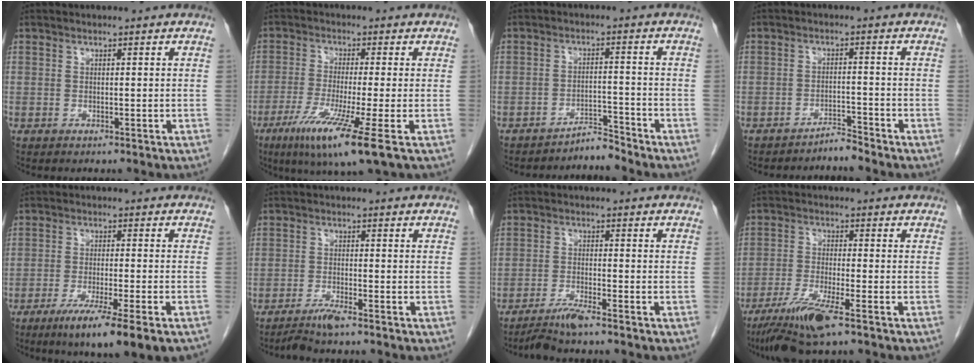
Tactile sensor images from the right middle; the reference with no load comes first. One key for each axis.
{"total": 10.7, "fx": -5.4, "fy": -0.9, "fz": 9.2, "tx": -0.174, "ty": -0.039, "tz": -0.094}
{"total": 3.1, "fx": -3.0, "fy": -0.3, "fz": -0.4, "tx": 0.019, "ty": -0.005, "tz": -0.049}
{"total": 2.3, "fx": -2.3, "fy": -0.4, "fz": -0.1, "tx": 0.013, "ty": -0.008, "tz": -0.038}
{"total": 11.3, "fx": -7.3, "fy": 0.0, "fz": 8.6, "tx": -0.129, "ty": -0.029, "tz": -0.107}
{"total": 3.1, "fx": -2.6, "fy": -0.4, "fz": 1.6, "tx": -0.034, "ty": -0.008, "tz": -0.053}
{"total": 3.9, "fx": -3.3, "fy": -0.5, "fz": 2.0, "tx": -0.040, "ty": -0.013, "tz": -0.066}
{"total": 8.2, "fx": -5.4, "fy": 0.2, "fz": 6.2, "tx": -0.123, "ty": -0.025, "tz": -0.102}